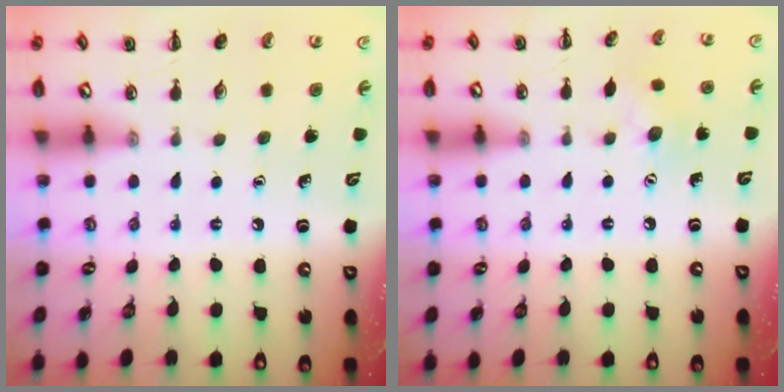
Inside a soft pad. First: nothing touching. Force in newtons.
{"total": 5.1, "press": 5.0, "slide": 1.1}